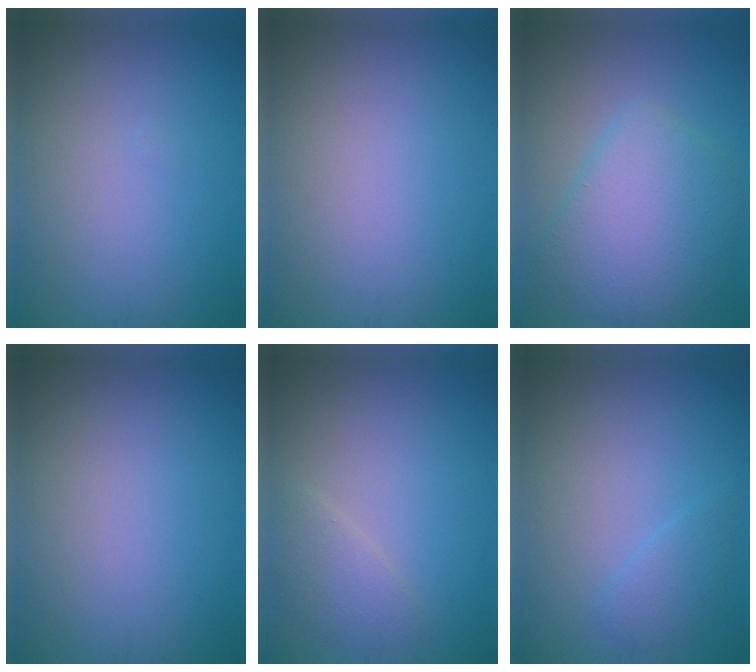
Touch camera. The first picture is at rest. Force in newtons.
{"total": 0.0}
{"total": 7.1, "press": 7.1, "slide": 0.2}
{"total": 0.0}
{"total": 2.0, "press": 2.0, "slide": 0.2}
{"total": 1.6, "press": 1.6, "slide": 0.0}